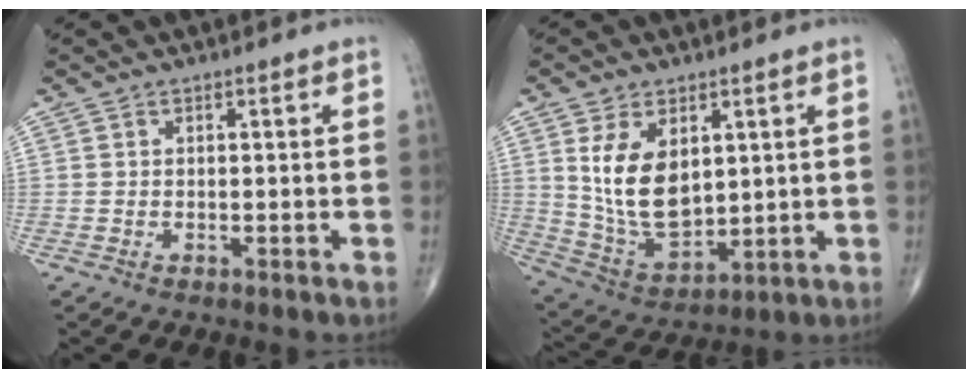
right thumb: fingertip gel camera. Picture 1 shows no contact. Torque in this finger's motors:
{"motor_torque": [-0.68, 1.19, 1.01, 0.87, 0.40]}